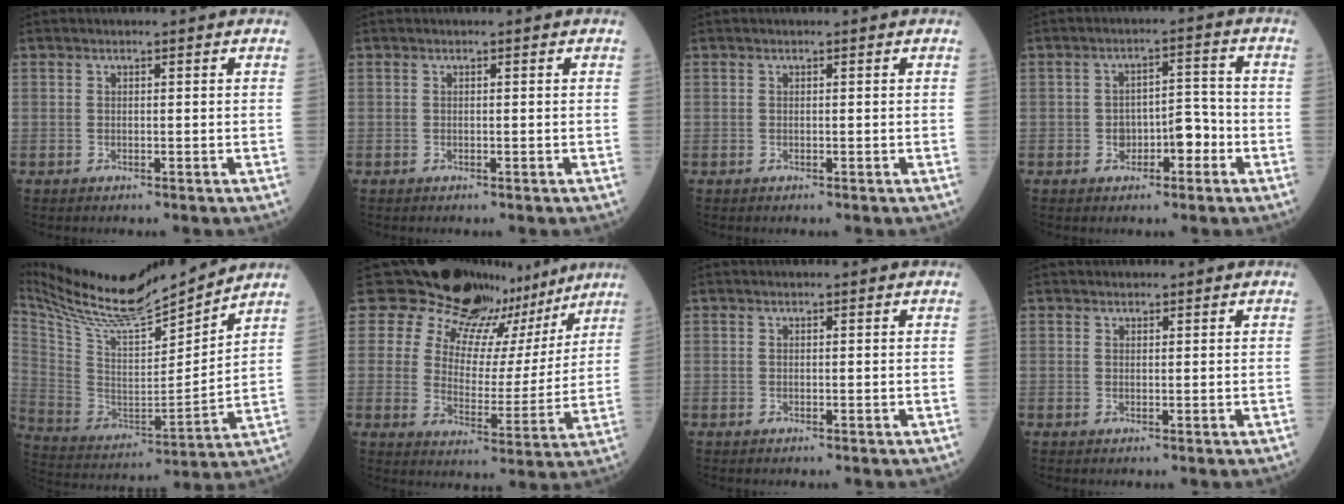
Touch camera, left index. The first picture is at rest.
{"total": 0.0}
{"total": 0.0}
{"total": 4.8, "force": [-2.0, 2.5, 3.6], "torque": [-0.053, 0.019, -0.030]}
{"total": 20.2, "force": [18.5, 1.7, 7.9], "torque": [-0.168, -0.019, 0.321]}
{"total": 17.2, "force": [15.0, 7.9, 2.5], "torque": [-0.026, -0.028, 0.180]}
{"total": 0.0}
{"total": 0.8, "force": [0.5, 0.6, -0.1], "torque": [0.009, -0.005, 0.003]}